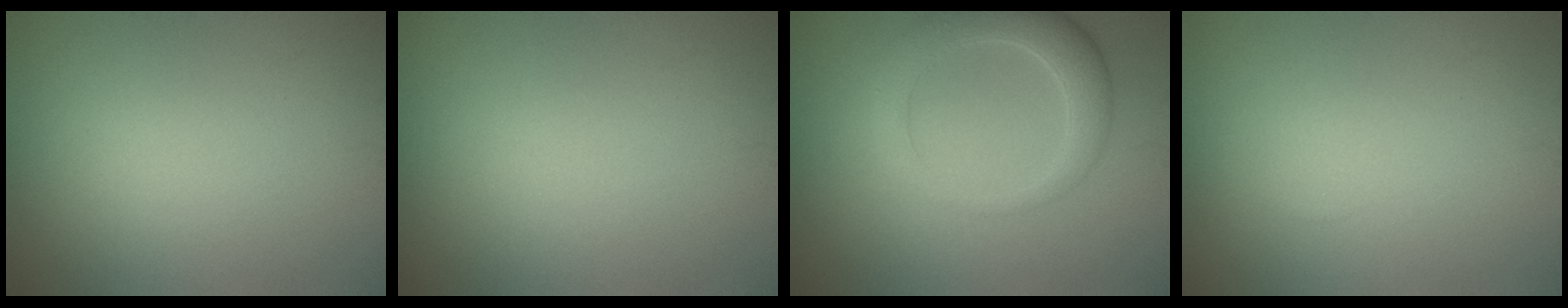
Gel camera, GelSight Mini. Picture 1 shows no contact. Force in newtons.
{"total": 0.0}
{"total": 3.8, "press": 3.7, "slide": 0.2}
{"total": 0.0}